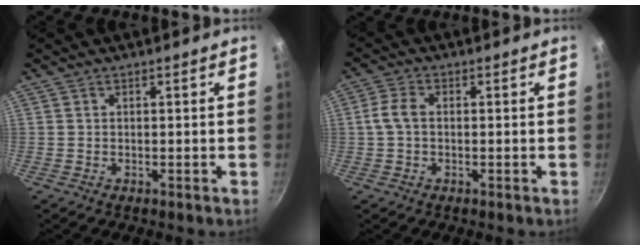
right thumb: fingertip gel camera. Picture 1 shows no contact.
{"total": 3.9, "force": [0.0, 2.5, 3.0], "torque": [-0.067, 0.010, -0.005]}